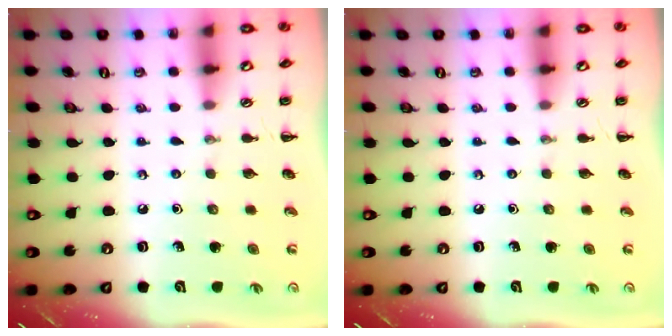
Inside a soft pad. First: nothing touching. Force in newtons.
{"total": 0.0}